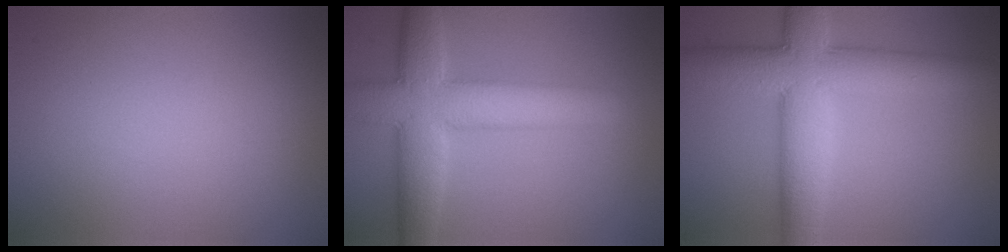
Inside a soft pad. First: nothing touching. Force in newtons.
{"total": 8.0, "press": 8.0, "slide": 0.4}
{"total": 9.1, "press": 9.1, "slide": 0.2}